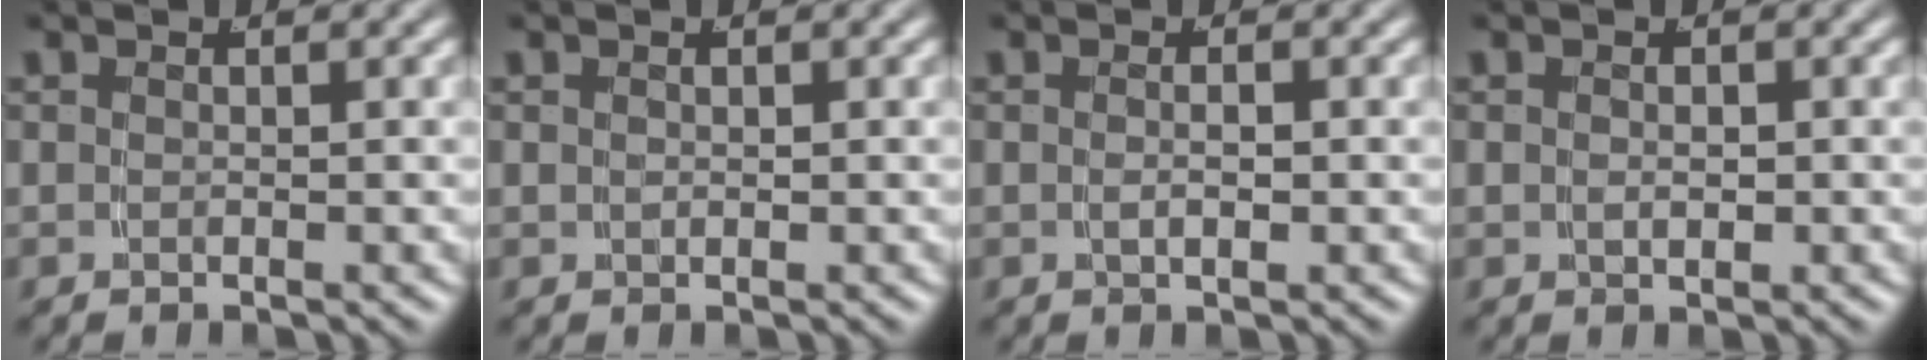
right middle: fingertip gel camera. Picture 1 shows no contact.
{"total": 0.0}
{"total": 1.3, "force": [-0.4, -0.1, 1.2], "torque": [-0.020, -0.005, -0.002]}
{"total": 1.0, "force": [-0.2, 0.4, 0.9], "torque": [-0.017, -0.008, 0.005]}